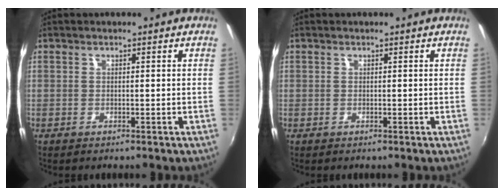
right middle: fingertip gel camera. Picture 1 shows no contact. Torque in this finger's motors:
{"motor_torque": [-0.15, -0.27, -0.27, -0.08]}